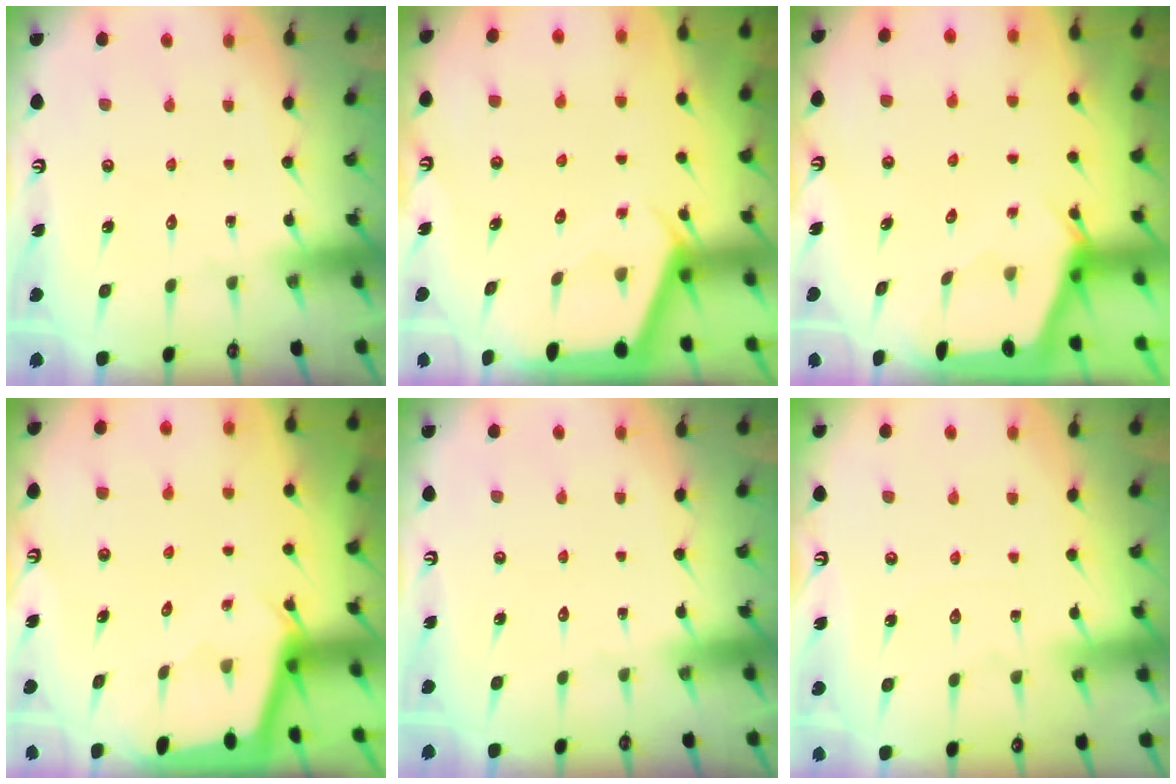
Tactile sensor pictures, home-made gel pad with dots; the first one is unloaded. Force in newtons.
{"total": 2.4, "press": 2.4, "slide": 0.3}
{"total": 2.4, "press": 2.4, "slide": 0.3}
{"total": 2.4, "press": 2.4, "slide": 0.1}
{"total": 0.0}
{"total": 2.7, "press": 2.7, "slide": 0.4}